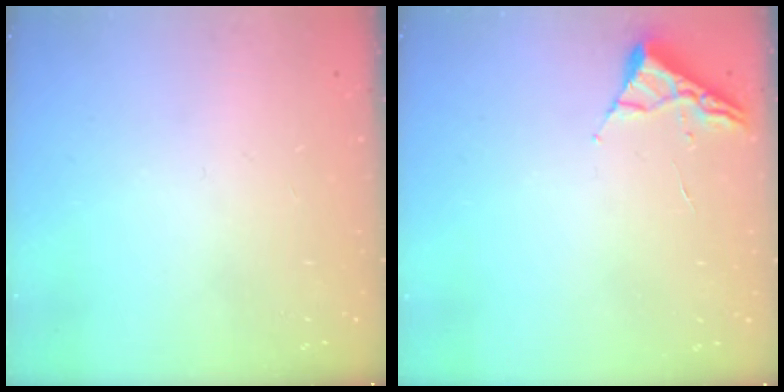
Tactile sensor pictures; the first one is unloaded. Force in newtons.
{"total": 2.6, "press": 2.6, "slide": 0.3}